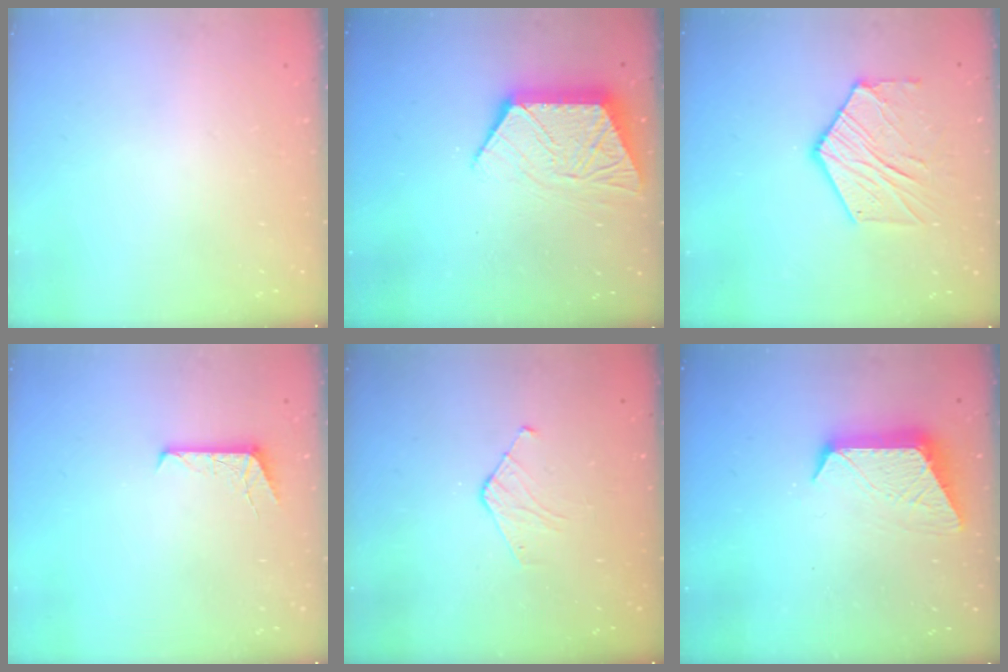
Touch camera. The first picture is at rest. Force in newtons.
{"total": 10.9, "press": 10.9, "slide": 0.7}
{"total": 12.2, "press": 12.1, "slide": 1.1}
{"total": 6.1, "press": 6.1, "slide": 0.6}
{"total": 3.7, "press": 3.7, "slide": 0.3}
{"total": 10.2, "press": 10.1, "slide": 0.5}